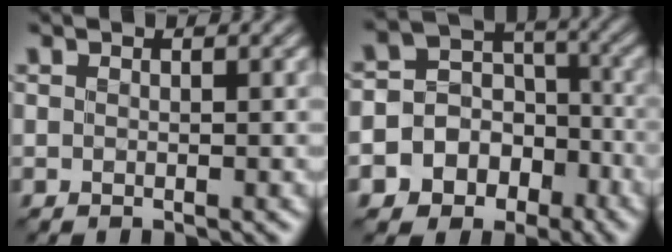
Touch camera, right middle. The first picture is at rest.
{"total": 11.1, "force": [-5.8, 9.2, 2.4], "torque": [-0.054, -0.007, -0.109]}